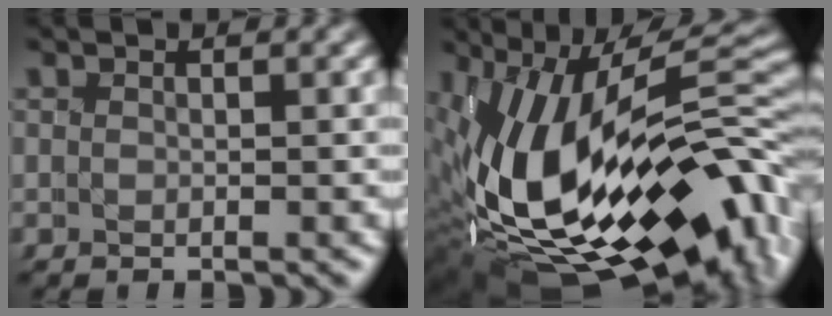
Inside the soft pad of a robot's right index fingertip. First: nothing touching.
{"total": 19.1, "force": [-6.2, 9.5, 15.4], "torque": [-0.244, -0.039, -0.059]}